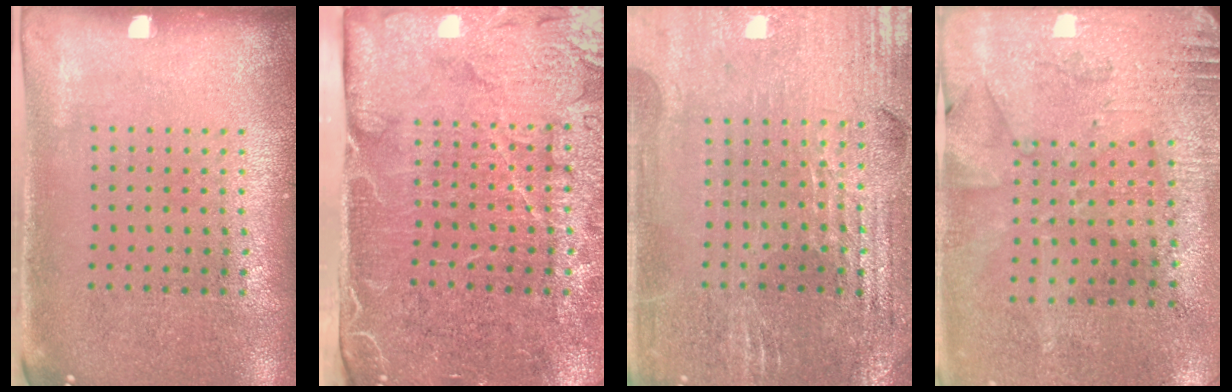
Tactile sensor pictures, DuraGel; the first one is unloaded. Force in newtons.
{"total": 4.8, "press": 4.0, "slide": 2.7}
{"total": 2.9, "press": 2.8, "slide": 0.4}
{"total": 2.8, "press": 2.2, "slide": 1.7}